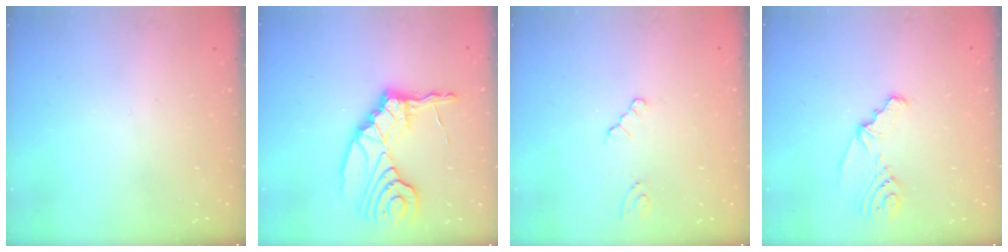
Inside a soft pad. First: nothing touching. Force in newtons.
{"total": 11.4, "press": 11.4, "slide": 1.1}
{"total": 1.3, "press": 1.2, "slide": 0.2}
{"total": 5.1, "press": 3.7, "slide": 3.6}